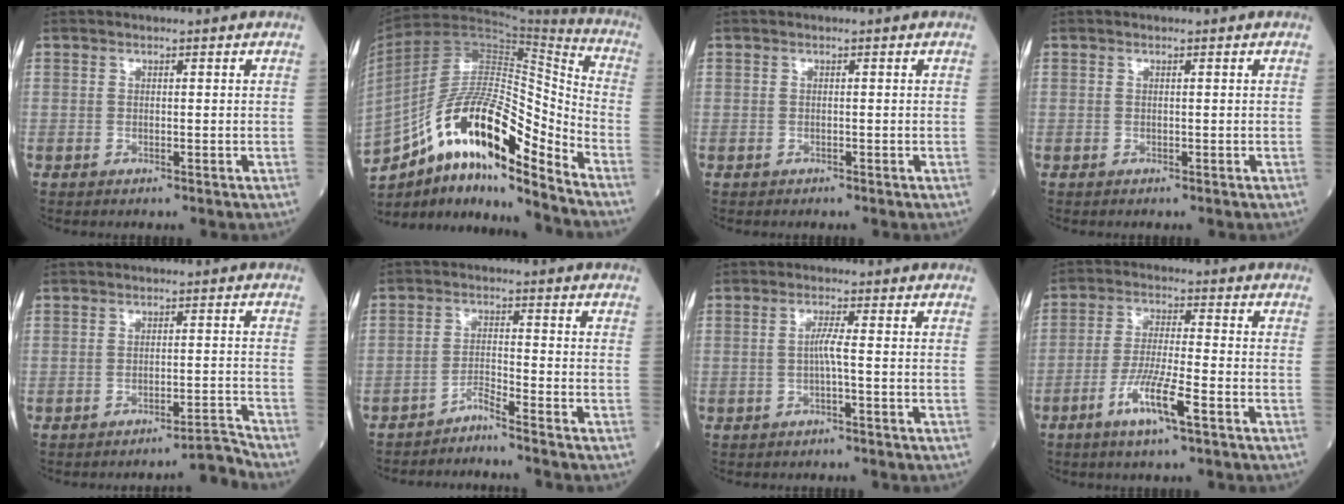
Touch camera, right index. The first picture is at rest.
{"total": 20.5, "force": [-12.1, 4.3, 15.9], "torque": [-0.309, 0.014, -0.210]}
{"total": 0.0}
{"total": 0.0}
{"total": 3.6, "force": [-3.2, -1.5, 0.2], "torque": [0.005, 0.001, -0.046]}
{"total": 3.3, "force": [-3.0, -1.4, 0.5], "torque": [-0.011, -0.015, -0.057]}
{"total": 2.1, "force": [-0.4, -0.2, 2.1], "torque": [-0.038, 0.002, -0.007]}
{"total": 7.7, "force": [-3.8, 0.1, 6.7], "torque": [-0.135, -0.010, -0.073]}